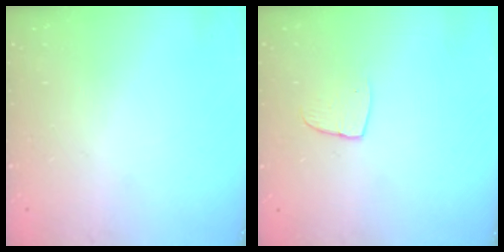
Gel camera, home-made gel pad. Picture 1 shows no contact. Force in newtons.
{"total": 6.4, "press": 6.4, "slide": 0.3}